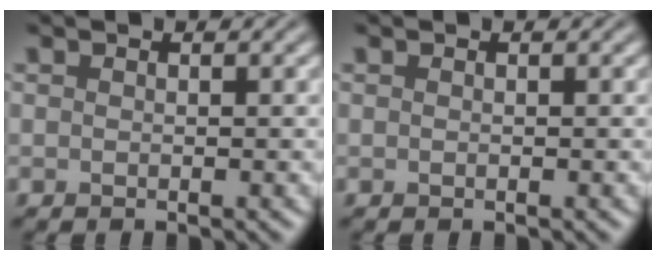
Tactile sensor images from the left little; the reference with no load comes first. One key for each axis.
{"total": 0.0}